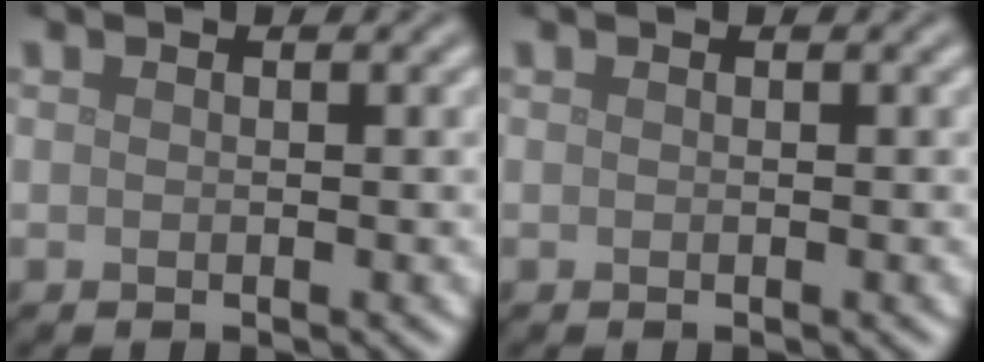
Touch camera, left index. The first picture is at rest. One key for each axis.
{"total": 0.0}